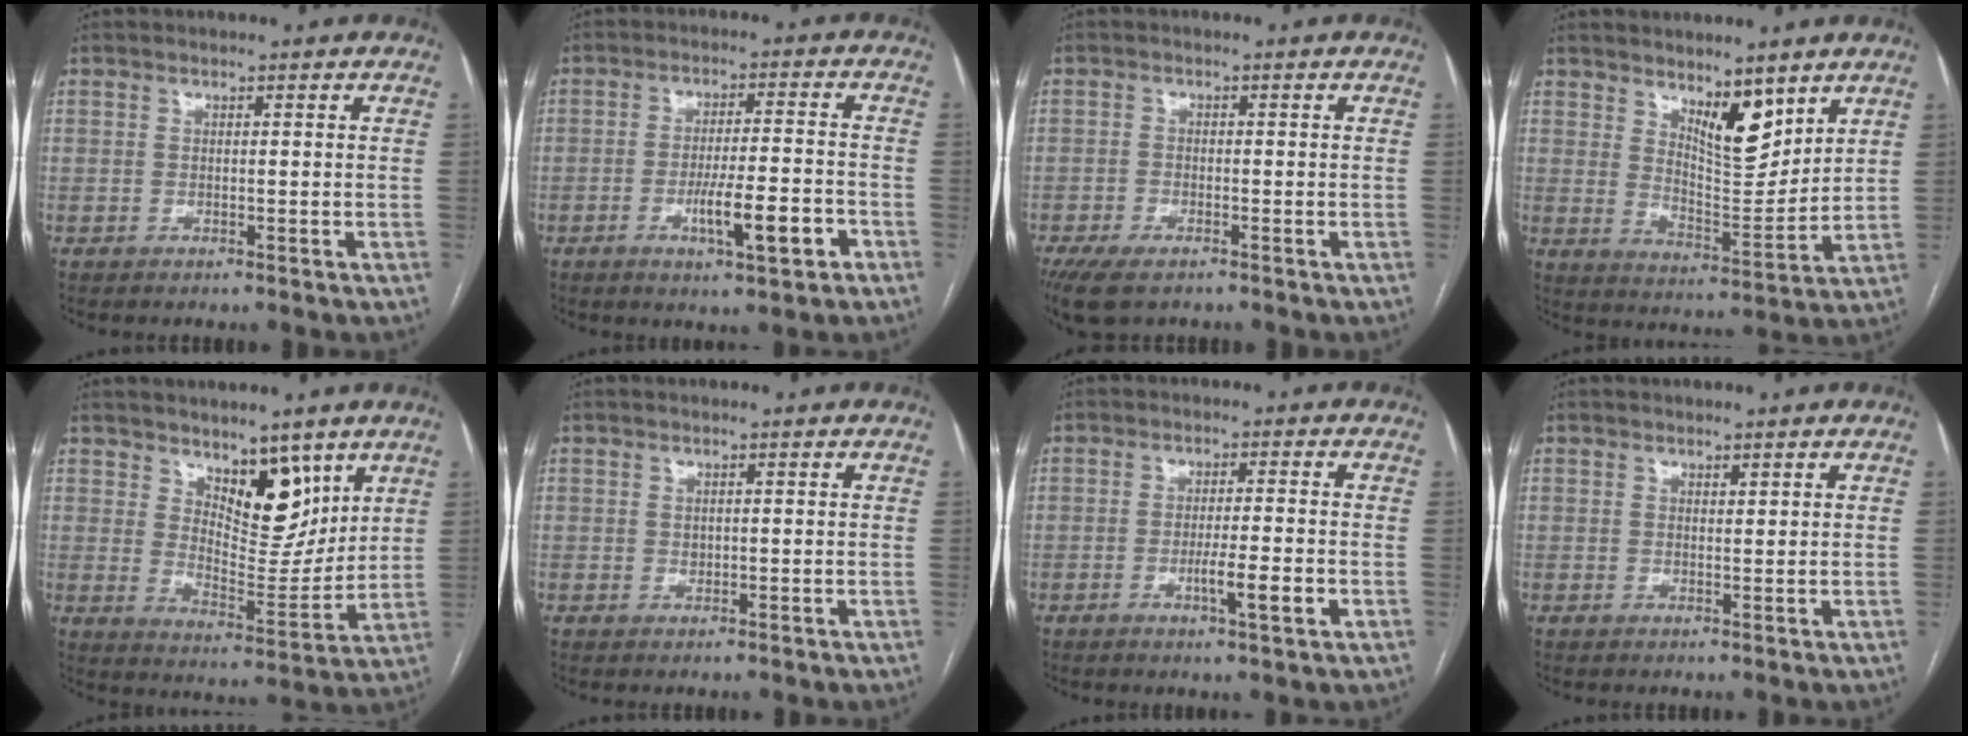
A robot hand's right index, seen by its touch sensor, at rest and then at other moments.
{"total": 8.3, "force": [-3.6, 1.1, 7.4], "torque": [-0.123, -0.001, -0.052]}
{"total": 6.1, "force": [-4.4, 2.4, 3.6], "torque": [-0.068, -0.011, -0.074]}
{"total": 8.1, "force": [5.3, 2.9, 5.4], "torque": [-0.093, -0.013, 0.099]}
{"total": 9.5, "force": [5.9, 4.3, 6.2], "torque": [-0.090, -0.012, 0.106]}
{"total": 0.7, "force": [0.1, 0.6, 0.4], "torque": [-0.006, 0.000, 0.003]}
{"total": 5.2, "force": [-1.8, 0.2, 4.9], "torque": [-0.079, -0.005, -0.027]}
{"total": 0.7, "force": [0.6, 0.2, 0.3], "torque": [-0.005, -0.005, 0.008]}